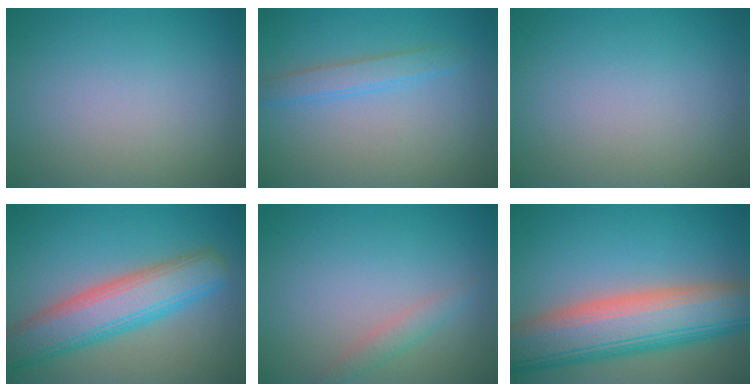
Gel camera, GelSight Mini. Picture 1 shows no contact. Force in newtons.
{"total": 2.0, "press": 2.0, "slide": 0.2}
{"total": 0.0}
{"total": 7.3, "press": 7.3, "slide": 0.4}
{"total": 1.5, "press": 1.4, "slide": 0.0}
{"total": 11.2, "press": 11.2, "slide": 0.9}